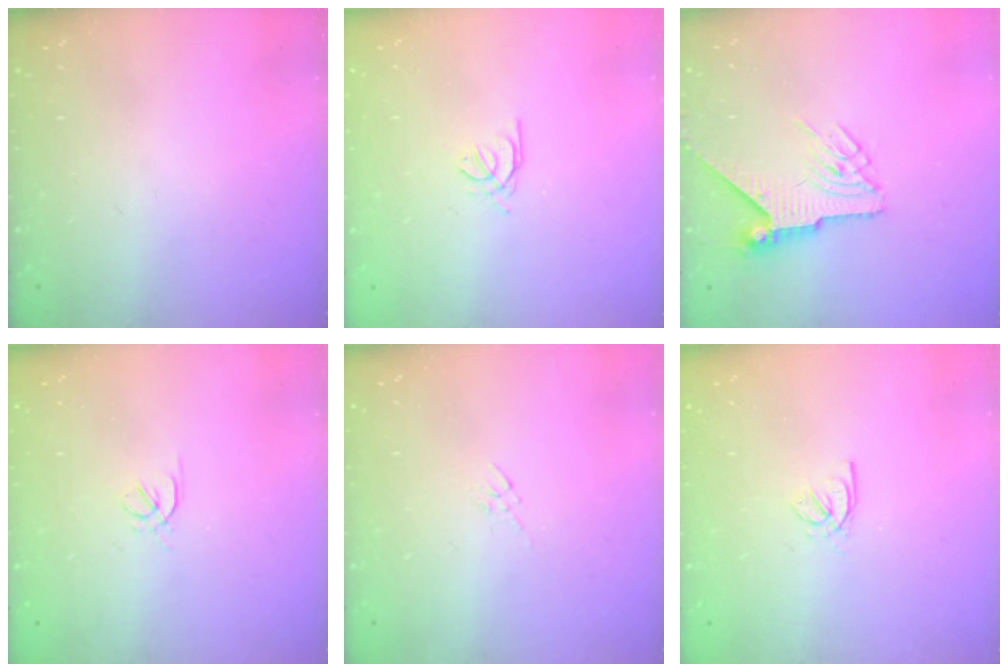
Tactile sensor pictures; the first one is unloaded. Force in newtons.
{"total": 1.4, "press": 1.3, "slide": 0.3}
{"total": 6.4, "press": 6.4, "slide": 0.1}
{"total": 1.7, "press": 1.6, "slide": 0.5}
{"total": 2.7, "press": 2.5, "slide": 0.9}
{"total": 2.0, "press": 2.0, "slide": 0.4}